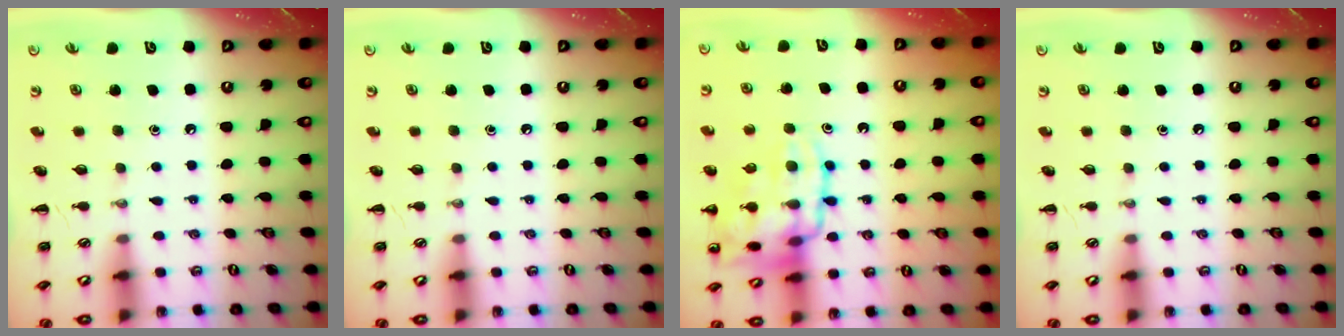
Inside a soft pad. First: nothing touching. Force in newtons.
{"total": 0.0}
{"total": 18.1, "press": 18.0, "slide": 1.7}
{"total": 0.0}